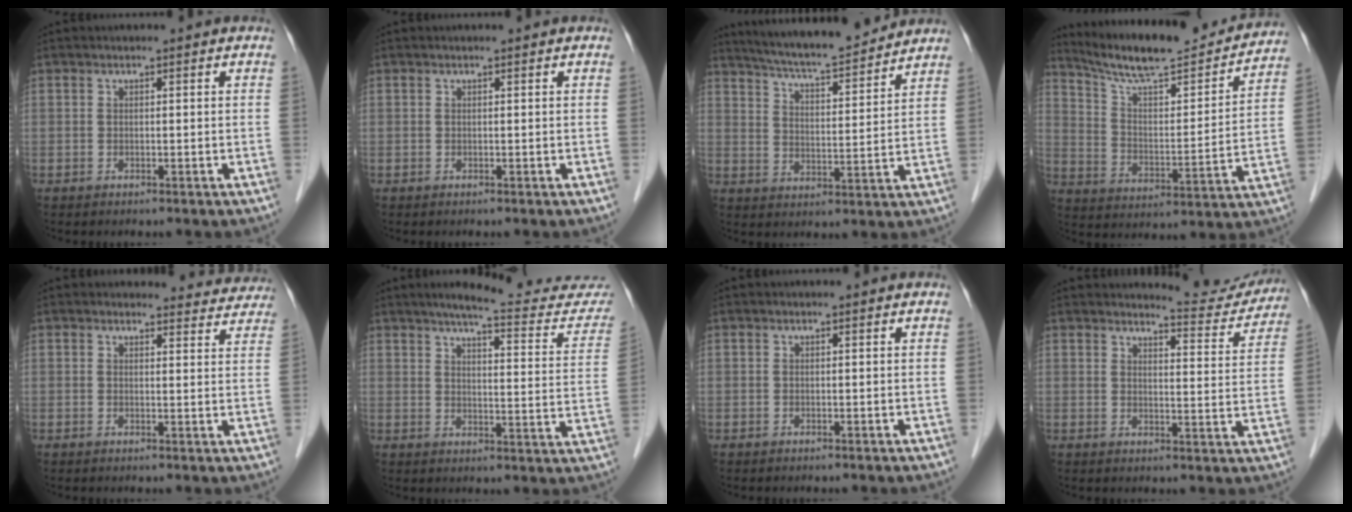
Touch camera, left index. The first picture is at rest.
{"total": 0.0}
{"total": 14.2, "force": [13.0, 1.0, 5.5], "torque": [-0.096, 0.000, 0.199]}
{"total": 19.6, "force": [17.9, 2.4, 7.6], "torque": [-0.124, -0.018, 0.267]}
{"total": 7.0, "force": [6.8, 1.8, -0.2], "torque": [0.032, -0.017, 0.049]}
{"total": 17.1, "force": [15.7, 1.8, 6.4], "torque": [-0.066, -0.048, 0.181]}
{"total": 0.0}
{"total": 7.9, "force": [7.8, 0.9, 0.2], "torque": [0.006, -0.032, 0.085]}